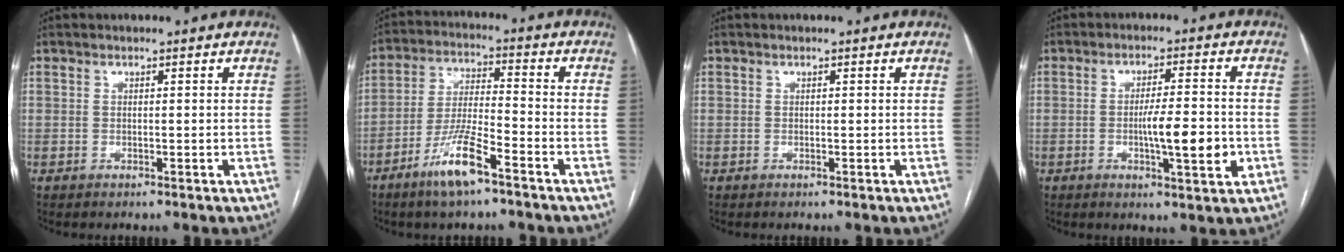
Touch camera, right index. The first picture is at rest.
{"total": 9.5, "force": [-6.0, 1.1, 7.2], "torque": [-0.149, -0.010, -0.115]}
{"total": 0.0}
{"total": 8.3, "force": [-1.8, 1.2, 8.0], "torque": [-0.126, -0.003, -0.029]}